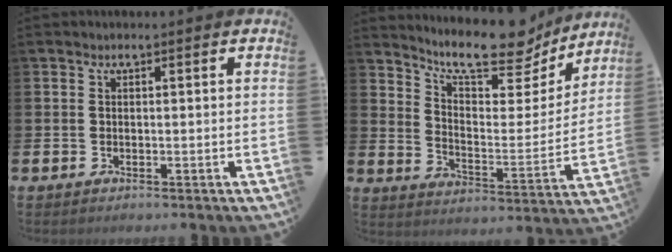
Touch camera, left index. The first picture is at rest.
{"total": 12.0, "force": [10.8, 3.0, 4.3], "torque": [-0.089, -0.078, 0.188]}